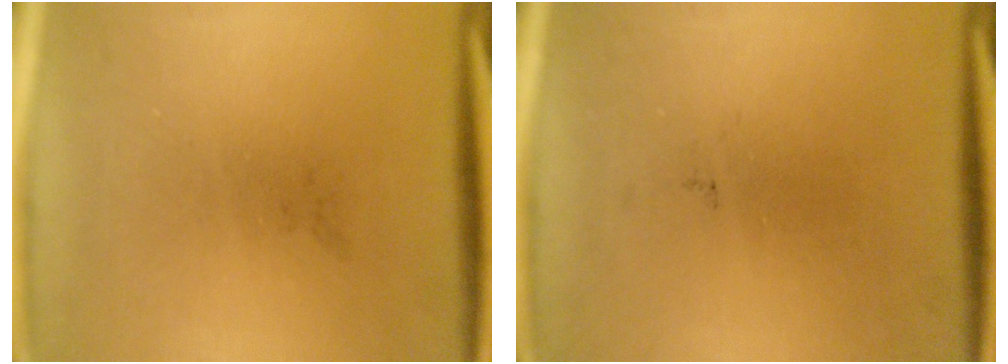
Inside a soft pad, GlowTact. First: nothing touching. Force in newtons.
{"total": 0.0}